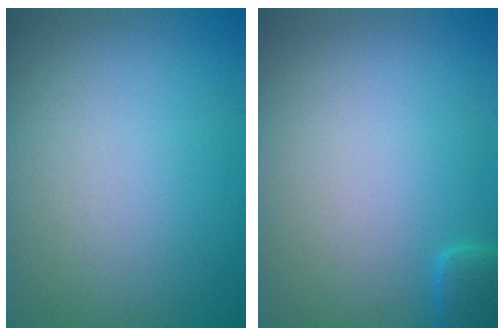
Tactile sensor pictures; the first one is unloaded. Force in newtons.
{"total": 1.9, "press": 1.9, "slide": 0.2}